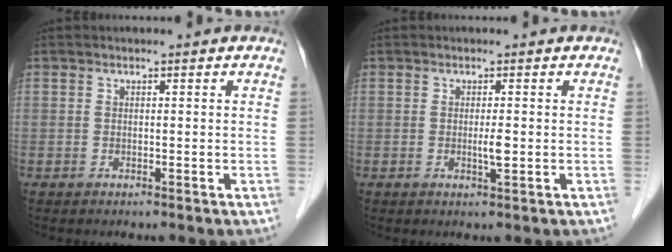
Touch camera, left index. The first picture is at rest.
{"total": 1.3, "force": [0.0, 0.1, 1.3], "torque": [-0.029, -0.002, 0.001]}